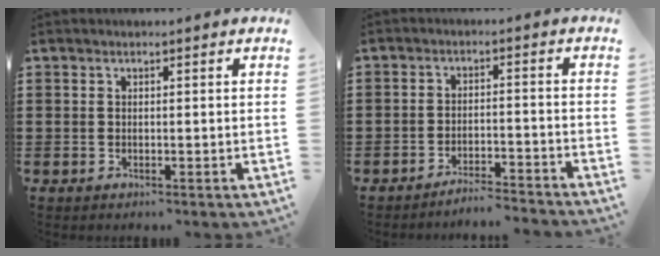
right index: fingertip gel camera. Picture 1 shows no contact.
{"total": 3.6, "force": [-3.6, -0.2, 0.5], "torque": [-0.012, -0.002, -0.075]}